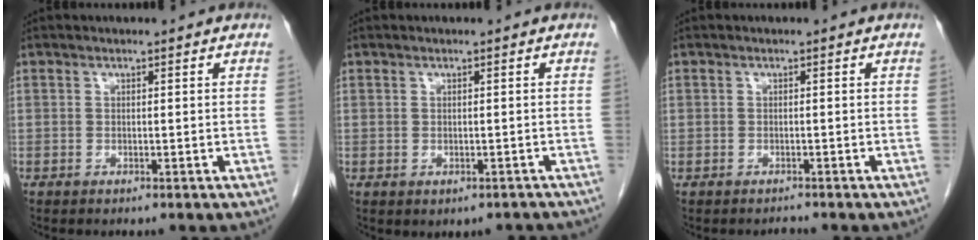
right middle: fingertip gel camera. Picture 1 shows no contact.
{"total": 1.9, "force": [-1.3, 1.2, 0.7], "torque": [-0.006, 0.002, -0.011]}
{"total": 0.8, "force": [-0.7, 0.2, -0.3], "torque": [-0.001, -0.005, -0.014]}